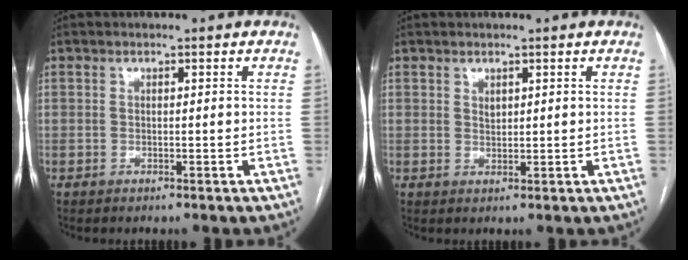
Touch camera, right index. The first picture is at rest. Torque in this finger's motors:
{"motor_torque": [0.00, 0.05, -0.01, 0.00]}